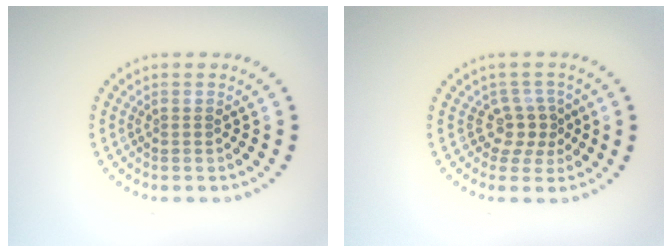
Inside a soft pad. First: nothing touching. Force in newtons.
{"total": 2.5, "press": 1.7, "slide": 1.8}